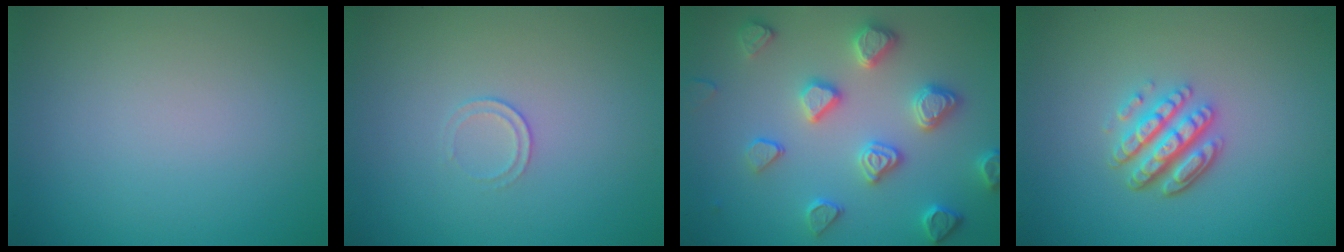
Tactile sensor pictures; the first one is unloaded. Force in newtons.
{"total": 0.7, "press": 0.3, "slide": 0.6}
{"total": 4.5, "press": 4.2, "slide": 1.5}
{"total": 4.3, "press": 3.3, "slide": 2.8}